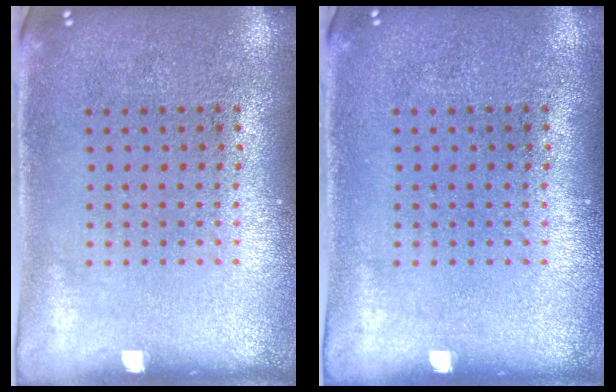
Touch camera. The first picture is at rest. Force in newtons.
{"total": 0.0}